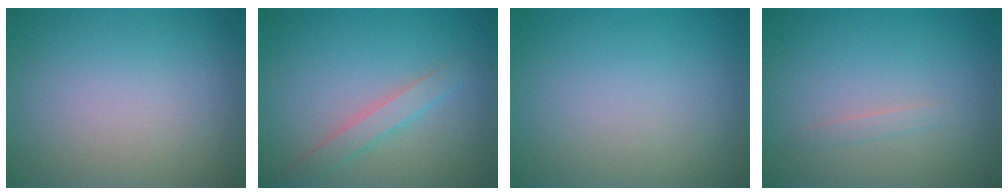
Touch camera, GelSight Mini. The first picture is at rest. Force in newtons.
{"total": 2.0, "press": 2.0, "slide": 0.1}
{"total": 0.0}
{"total": 0.6, "press": 0.6, "slide": 0.1}